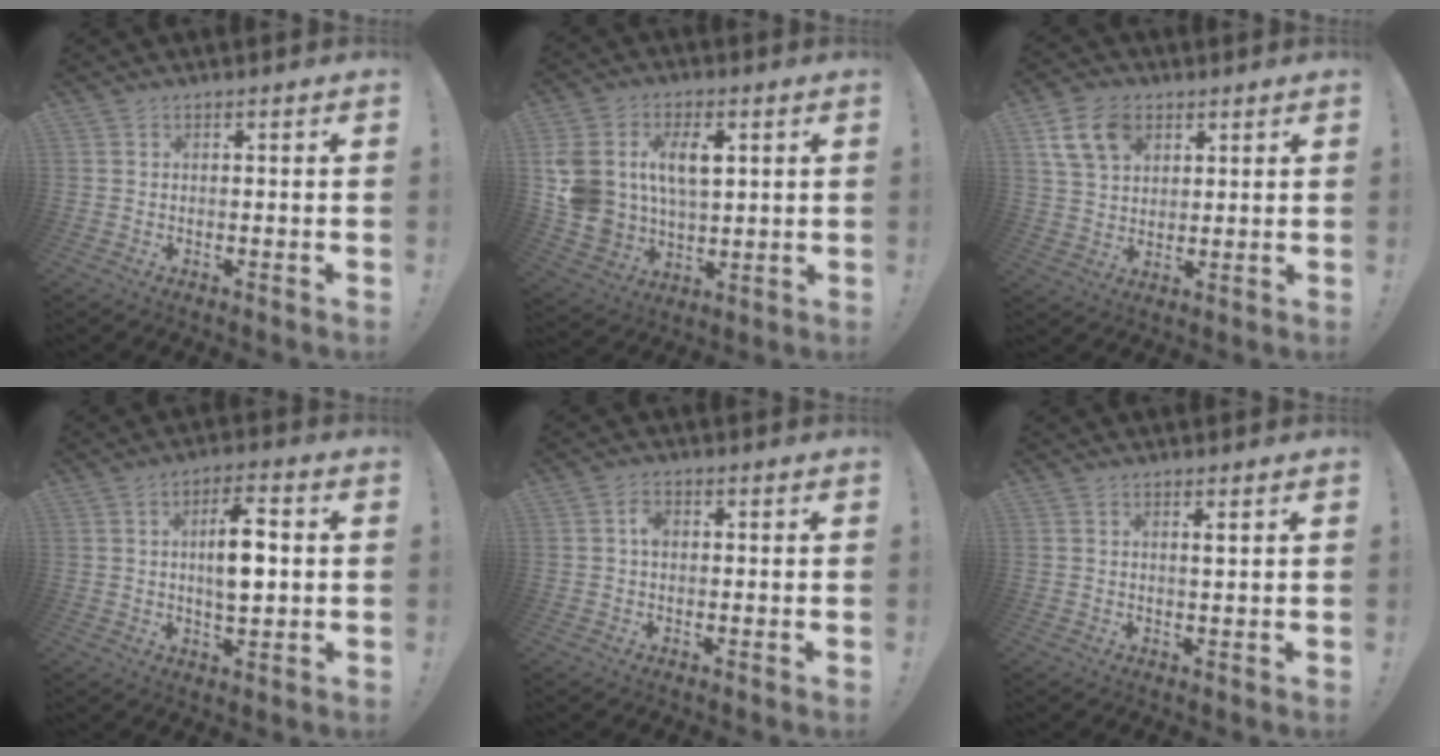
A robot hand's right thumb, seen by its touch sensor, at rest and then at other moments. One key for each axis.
{"total": 14.8, "fx": 4.3, "fy": 10.7, "fz": 9.2, "tx": -0.163, "ty": -0.013, "tz": 0.086}
{"total": 11.0, "fx": 5.4, "fy": 7.5, "fz": 6.1, "tx": -0.110, "ty": -0.013, "tz": 0.104}
{"total": 9.5, "fx": 0.9, "fy": 4.8, "fz": 8.2, "tx": -0.124, "ty": 0.002, "tz": 0.011}
{"total": 2.8, "fx": 0.0, "fy": 1.9, "fz": 2.1, "tx": -0.024, "ty": 0.003, "tz": -0.004}
{"total": 1.4, "fx": 0.6, "fy": -0.1, "fz": 1.2, "tx": -0.013, "ty": -0.008, "tz": 0.006}